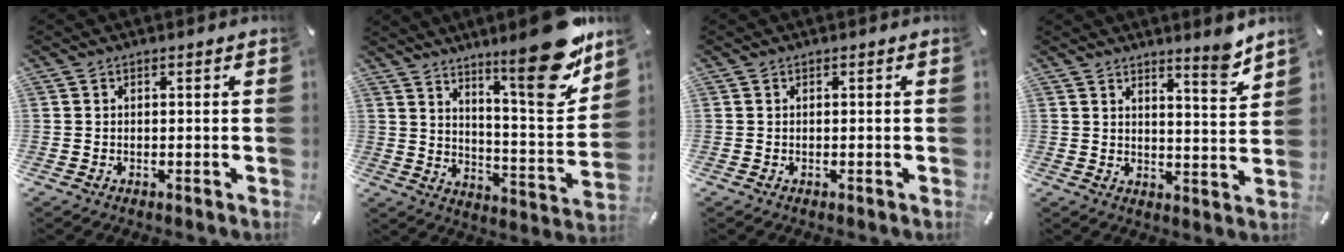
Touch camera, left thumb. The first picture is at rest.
{"total": 20.0, "force": [14.6, 3.9, 13.1], "torque": [-0.173, -0.125, 0.232]}
{"total": 0.0}
{"total": 6.3, "force": [5.6, 0.3, 2.8], "torque": [-0.031, -0.052, 0.090]}